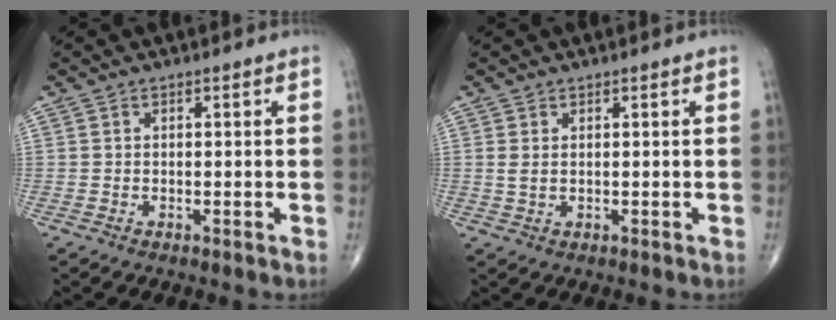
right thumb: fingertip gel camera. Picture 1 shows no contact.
{"total": 1.5, "force": [0.3, 0.8, 1.2], "torque": [-0.028, 0.003, 0.011]}